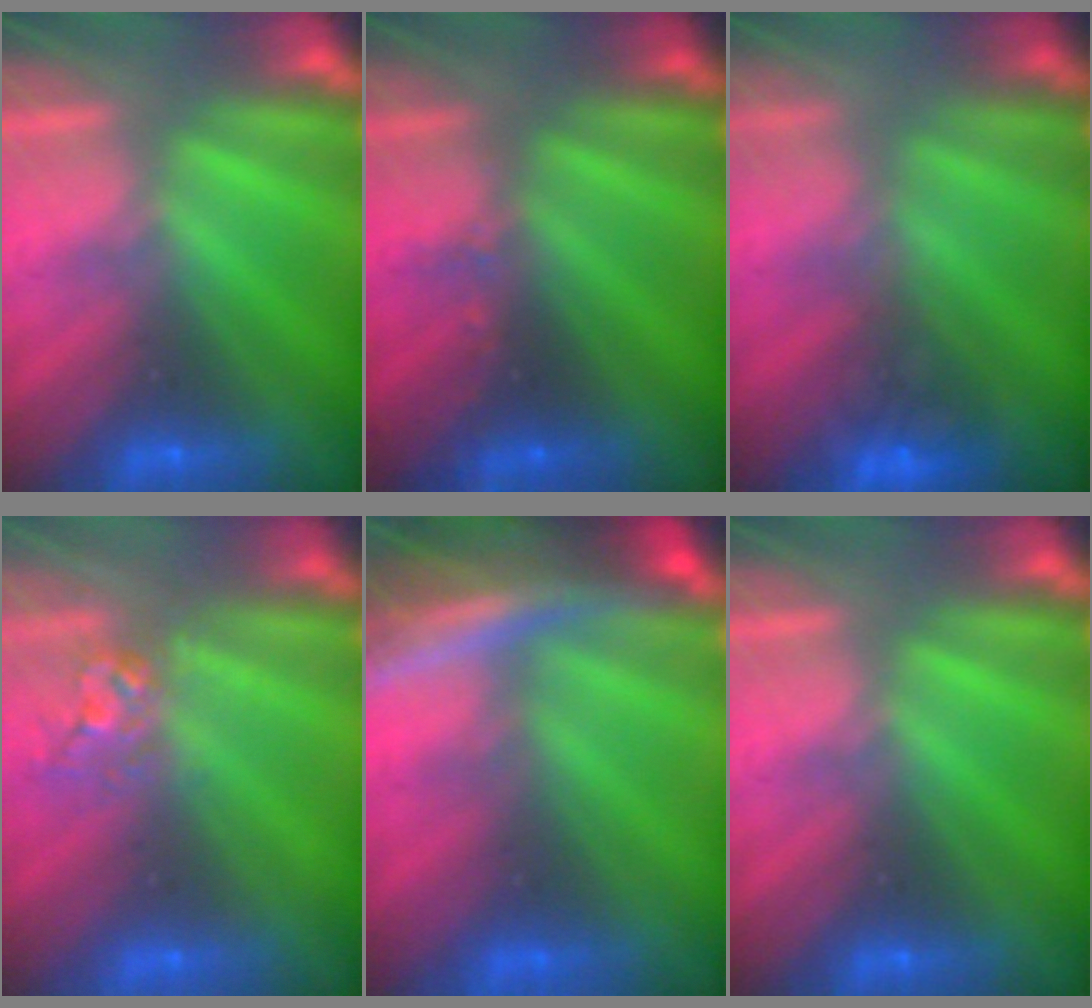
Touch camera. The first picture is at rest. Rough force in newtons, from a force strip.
{"total": 2.4}
{"total": 4.6}
{"total": 2.6}
{"total": 7.3}
{"total": 0.0}